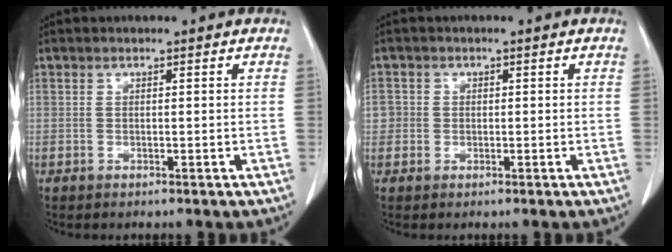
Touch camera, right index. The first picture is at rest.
{"total": 2.2, "force": [-0.1, 2.2, 0.2], "torque": [0.009, 0.006, -0.003]}